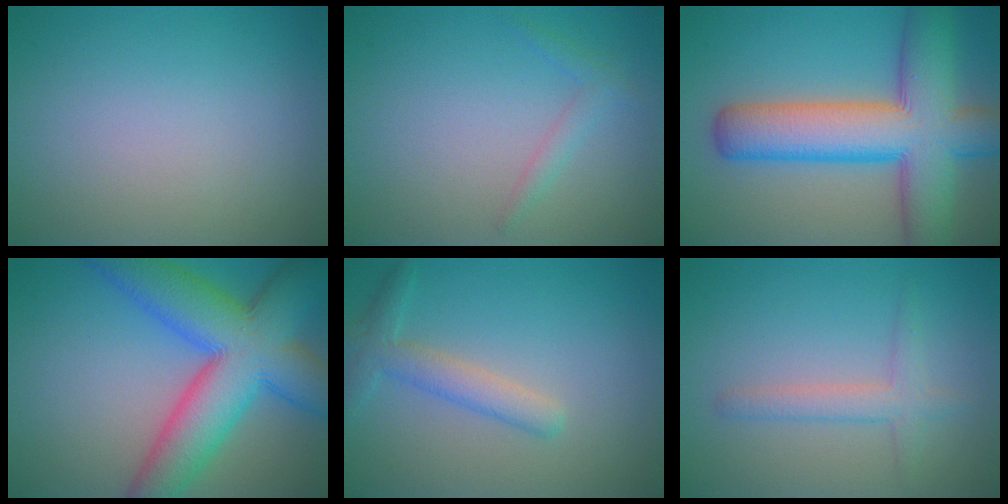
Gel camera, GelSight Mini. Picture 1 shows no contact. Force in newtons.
{"total": 0.7, "press": 0.7, "slide": 0.0}
{"total": 11.4, "press": 11.4, "slide": 0.6}
{"total": 12.1, "press": 12.1, "slide": 0.4}
{"total": 2.9, "press": 2.9, "slide": 0.1}
{"total": 2.4, "press": 2.4, "slide": 0.0}